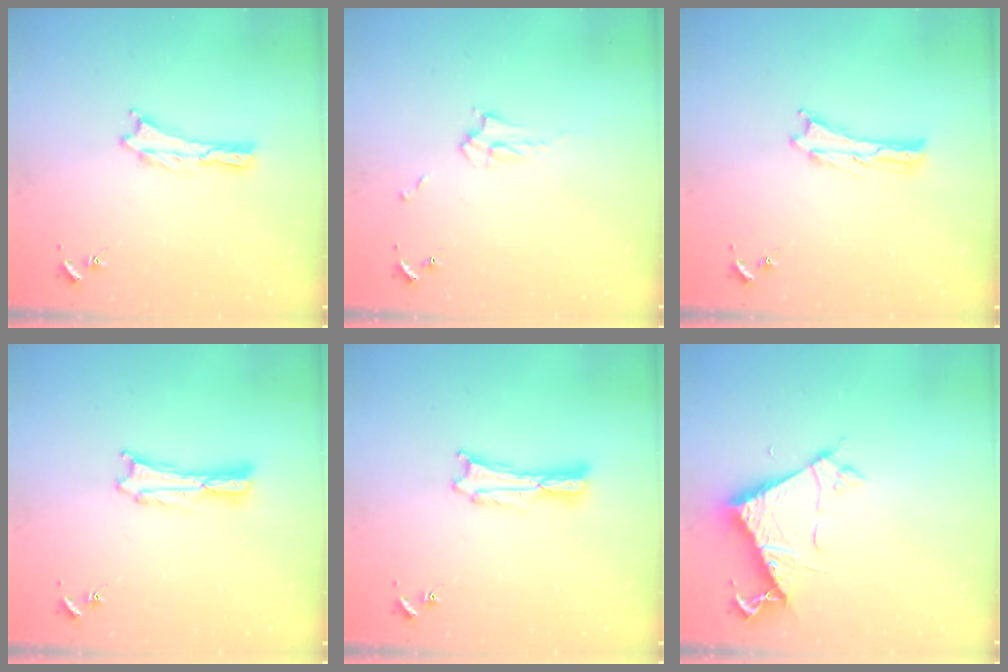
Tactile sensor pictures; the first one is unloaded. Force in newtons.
{"total": 2.9, "press": 2.9, "slide": 0.4}
{"total": 0.0}
{"total": 0.6, "press": 0.6, "slide": 0.2}
{"total": 0.6, "press": 0.6, "slide": 0.2}
{"total": 7.0, "press": 6.9, "slide": 0.6}